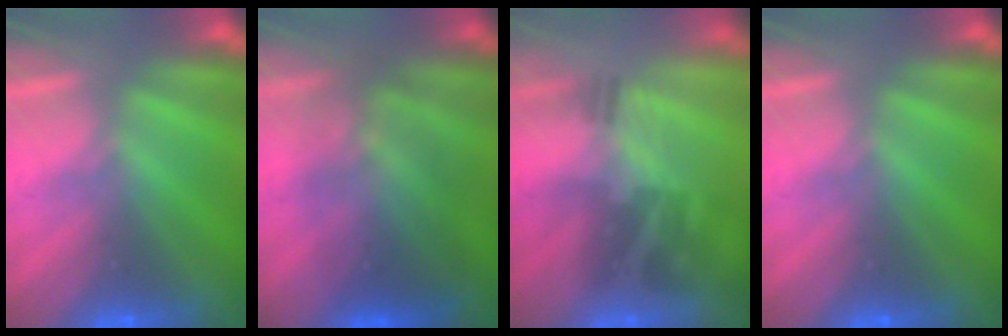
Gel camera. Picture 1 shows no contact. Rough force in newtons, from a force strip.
{"total": 3.5}
{"total": 2.2}
{"total": 0.0}